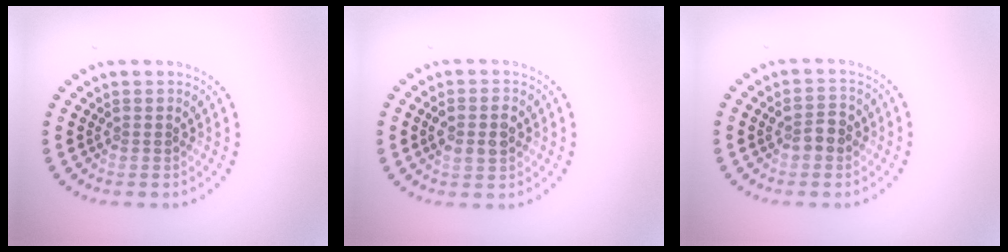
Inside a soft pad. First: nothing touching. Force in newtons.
{"total": 2.6, "press": 2.6, "slide": 0.2}
{"total": 2.2, "press": 2.2, "slide": 0.2}